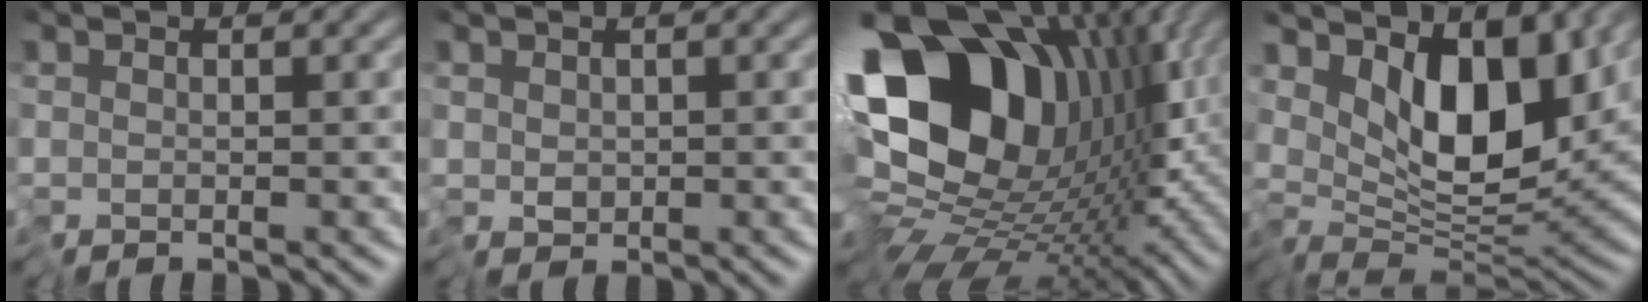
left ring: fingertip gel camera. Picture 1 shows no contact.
{"total": 1.1, "force": [0.1, 0.9, 0.7], "torque": [-0.018, -0.001, 0.003]}
{"total": 18.2, "force": [3.6, 13.2, 12.0], "torque": [-0.229, -0.006, 0.085]}
{"total": 7.9, "force": [3.5, 3.6, 6.0], "torque": [-0.097, -0.017, 0.057]}